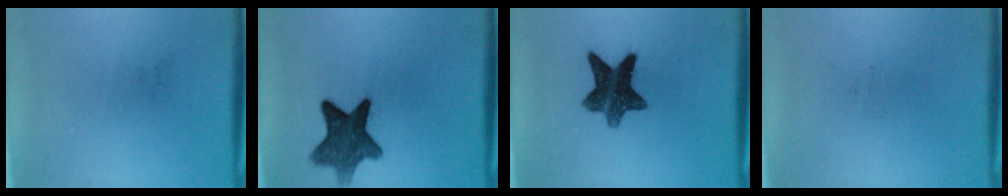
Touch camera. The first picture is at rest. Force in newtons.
{"total": 9.7}
{"total": 10.7}
{"total": 0.0}